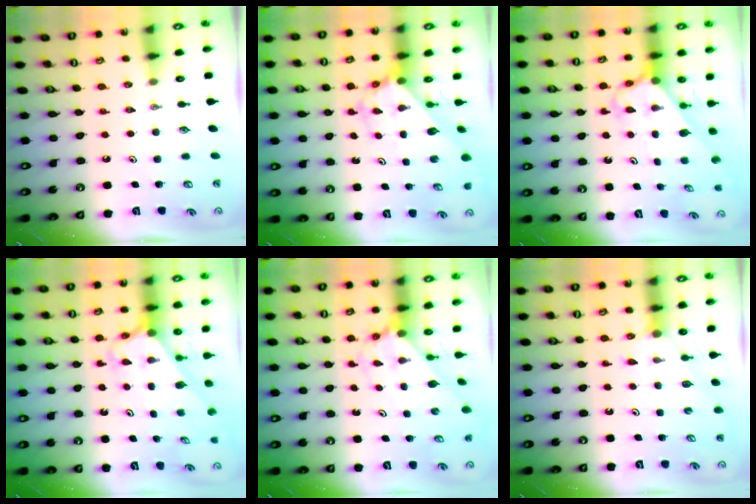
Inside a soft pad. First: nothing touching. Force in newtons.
{"total": 2.8, "press": 2.8, "slide": 0.2}
{"total": 2.5, "press": 2.5, "slide": 0.2}
{"total": 2.6, "press": 2.6, "slide": 0.2}
{"total": 2.5, "press": 2.5, "slide": 0.2}
{"total": 3.4, "press": 3.4, "slide": 0.3}